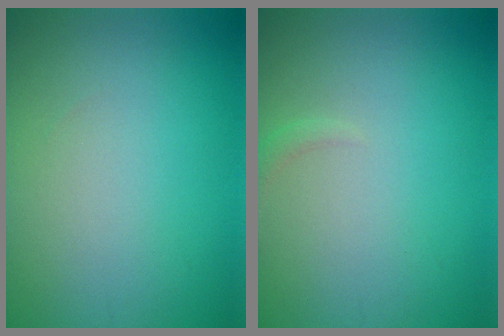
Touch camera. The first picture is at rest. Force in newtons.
{"total": 0.8, "press": 0.7, "slide": 0.1}